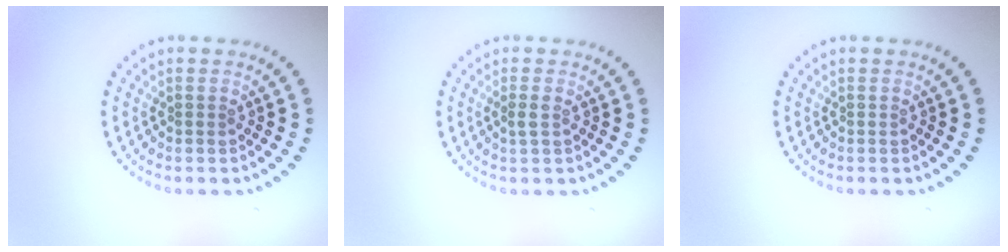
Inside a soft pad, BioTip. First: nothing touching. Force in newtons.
{"total": 0.9, "press": 0.9, "slide": 0.2}
{"total": 0.0}